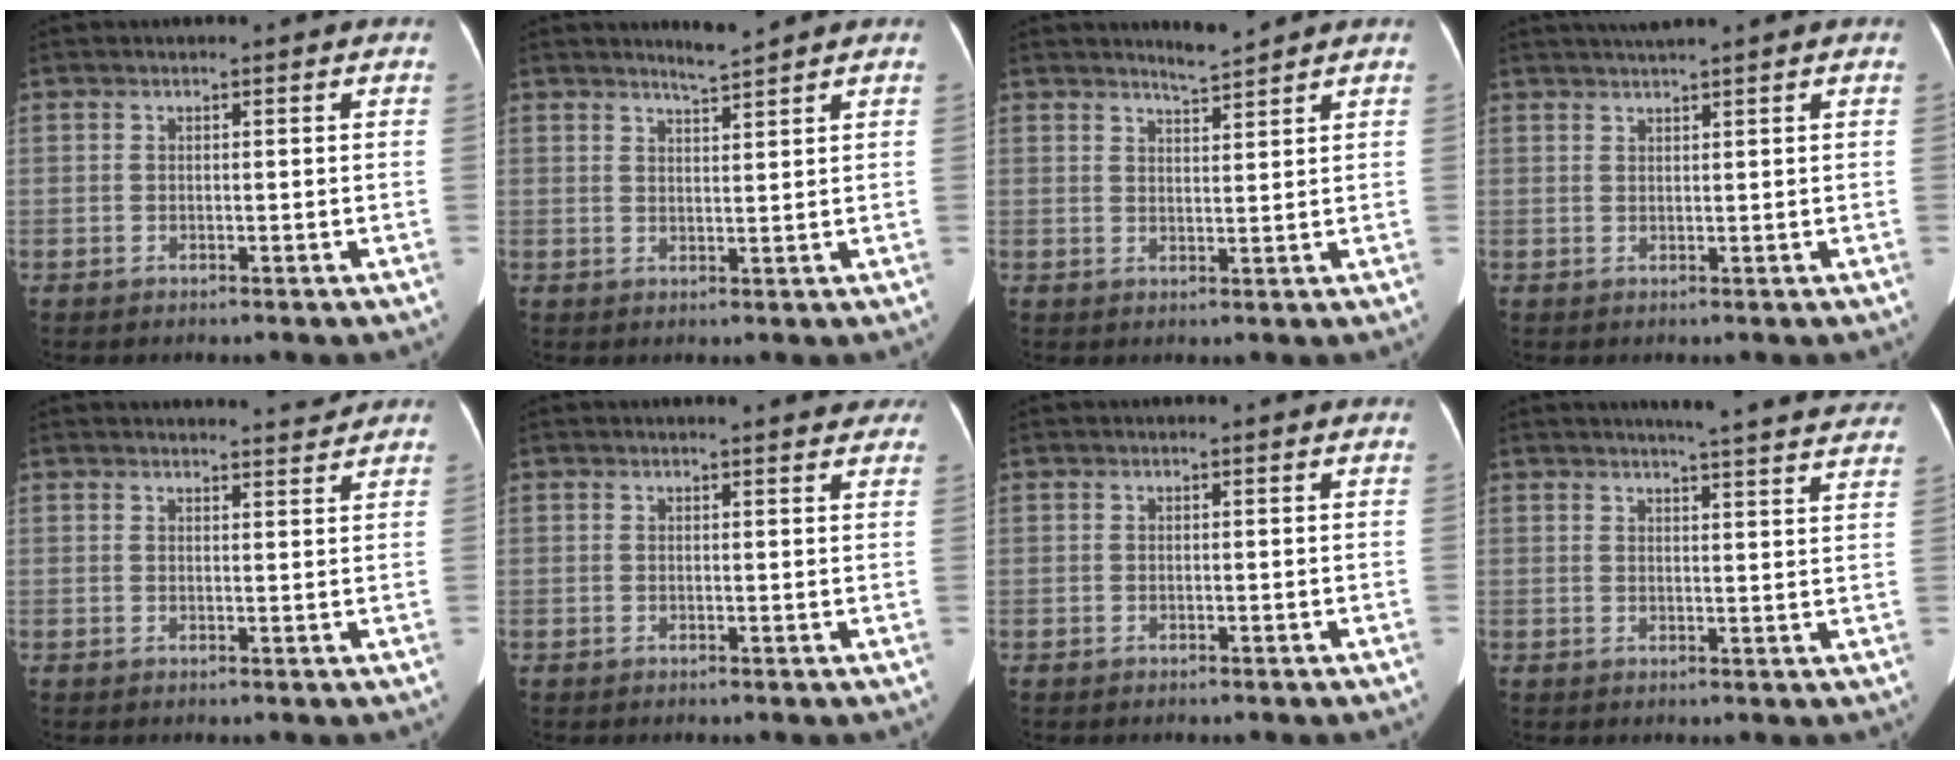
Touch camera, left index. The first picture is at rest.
{"total": 2.3, "force": [2.2, -0.8, 0.4], "torque": [-0.015, -0.008, 0.043]}
{"total": 2.5, "force": [2.4, -0.6, 0.3], "torque": [-0.012, -0.007, 0.048]}
{"total": 3.1, "force": [2.7, -0.8, 1.3], "torque": [-0.017, 0.019, 0.049]}
{"total": 4.3, "force": [4.3, 0.0, 0.5], "torque": [-0.010, 0.002, 0.050]}
{"total": 7.0, "force": [6.2, 1.6, 2.8], "torque": [-0.026, 0.003, 0.058]}
{"total": 0.0}
{"total": 16.7, "force": [15.5, 1.1, 6.2], "torque": [-0.073, -0.022, 0.172]}